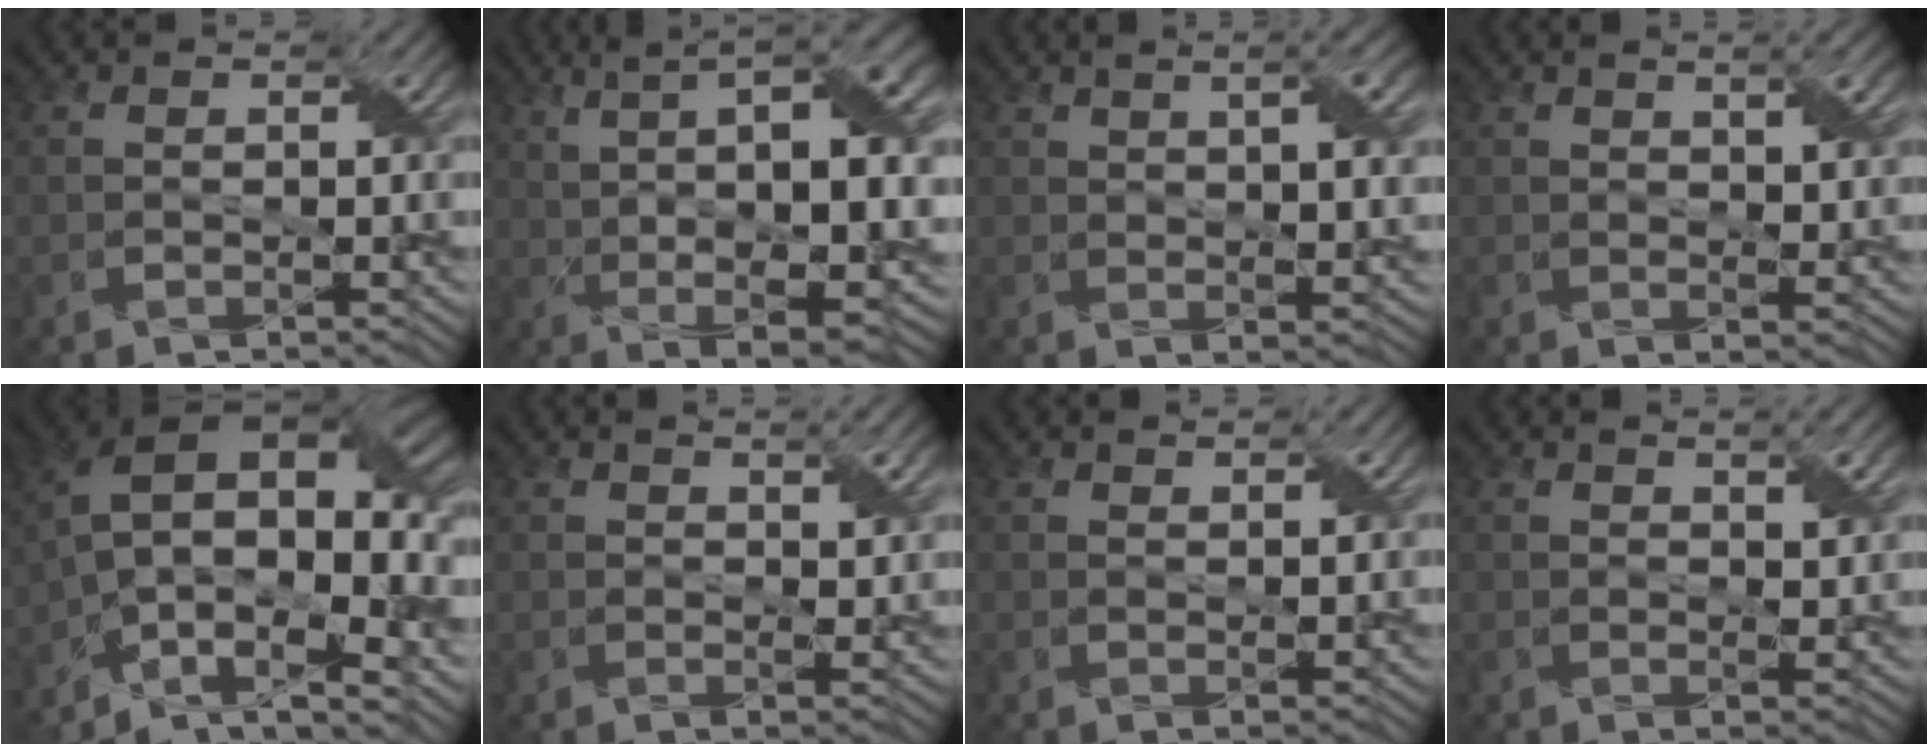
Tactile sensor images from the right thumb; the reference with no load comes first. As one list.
[{"total": 15.9, "force": [4.8, 4.8, 14.4], "torque": [-0.211, 0.017, 0.080]}, {"total": 6.5, "force": [2.8, 1.9, 5.5], "torque": [-0.086, 0.007, 0.050]}, {"total": 4.9, "force": [2.5, 1.5, 3.9], "torque": [-0.070, 0.001, 0.044]}, {"total": 17.2, "force": [-3.9, 8.8, 14.3], "torque": [-0.242, -0.015, -0.056]}, {"total": 3.2, "force": [1.9, 0.8, 2.4], "torque": [-0.047, -0.002, 0.034]}, {"total": 1.6, "force": [1.2, 0.4, 0.9], "torque": [-0.019, -0.003, 0.025]}, {"total": 3.5, "force": [2.1, 0.9, 2.7], "torque": [-0.054, -0.001, 0.037]}]